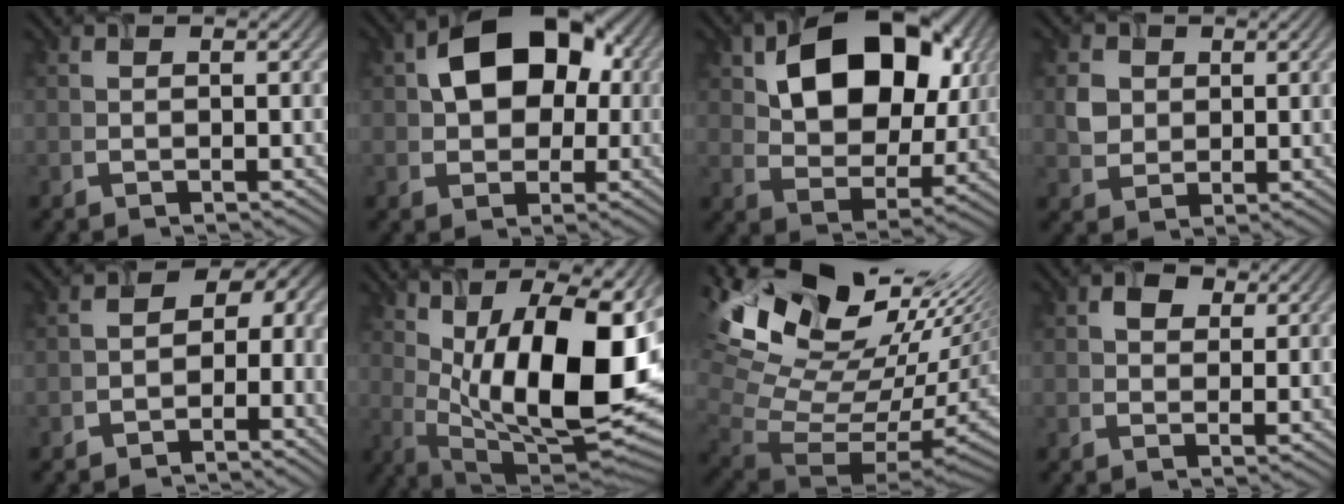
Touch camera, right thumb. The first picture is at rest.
{"total": 11.2, "force": [1.9, 7.9, 7.6], "torque": [-0.110, 0.023, 0.023]}
{"total": 13.9, "force": [4.6, 9.1, 9.3], "torque": [-0.156, 0.002, 0.082]}
{"total": 2.7, "force": [0.8, 2.5, 0.5], "torque": [-0.022, -0.005, 0.022]}
{"total": 5.7, "force": [-3.1, 3.3, 3.4], "torque": [-0.030, -0.002, -0.060]}
{"total": 18.5, "force": [3.4, 8.2, 16.2], "torque": [-0.265, 0.009, 0.073]}
{"total": 16.5, "force": [7.6, 9.4, 11.2], "torque": [-0.206, 0.006, 0.195]}
{"total": 1.9, "force": [0.9, 1.4, 0.7], "torque": [-0.013, -0.003, 0.020]}